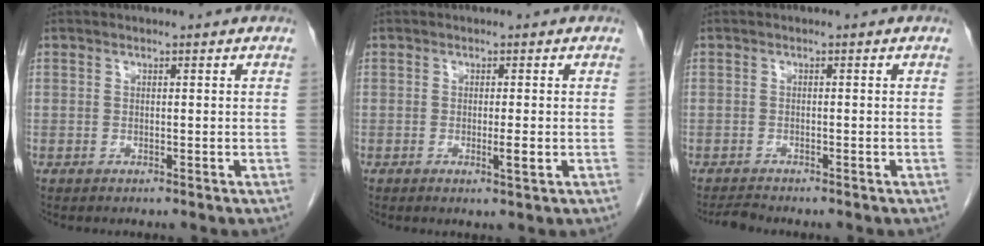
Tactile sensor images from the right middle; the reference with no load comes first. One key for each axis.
{"total": 1.8, "fx": -0.3, "fy": -0.2, "fz": 1.8, "tx": -0.031, "ty": -0.007, "tz": -0.004}
{"total": 1.3, "fx": -1.2, "fy": -0.2, "fz": 0.1, "tx": -0.009, "ty": -0.010, "tz": -0.021}